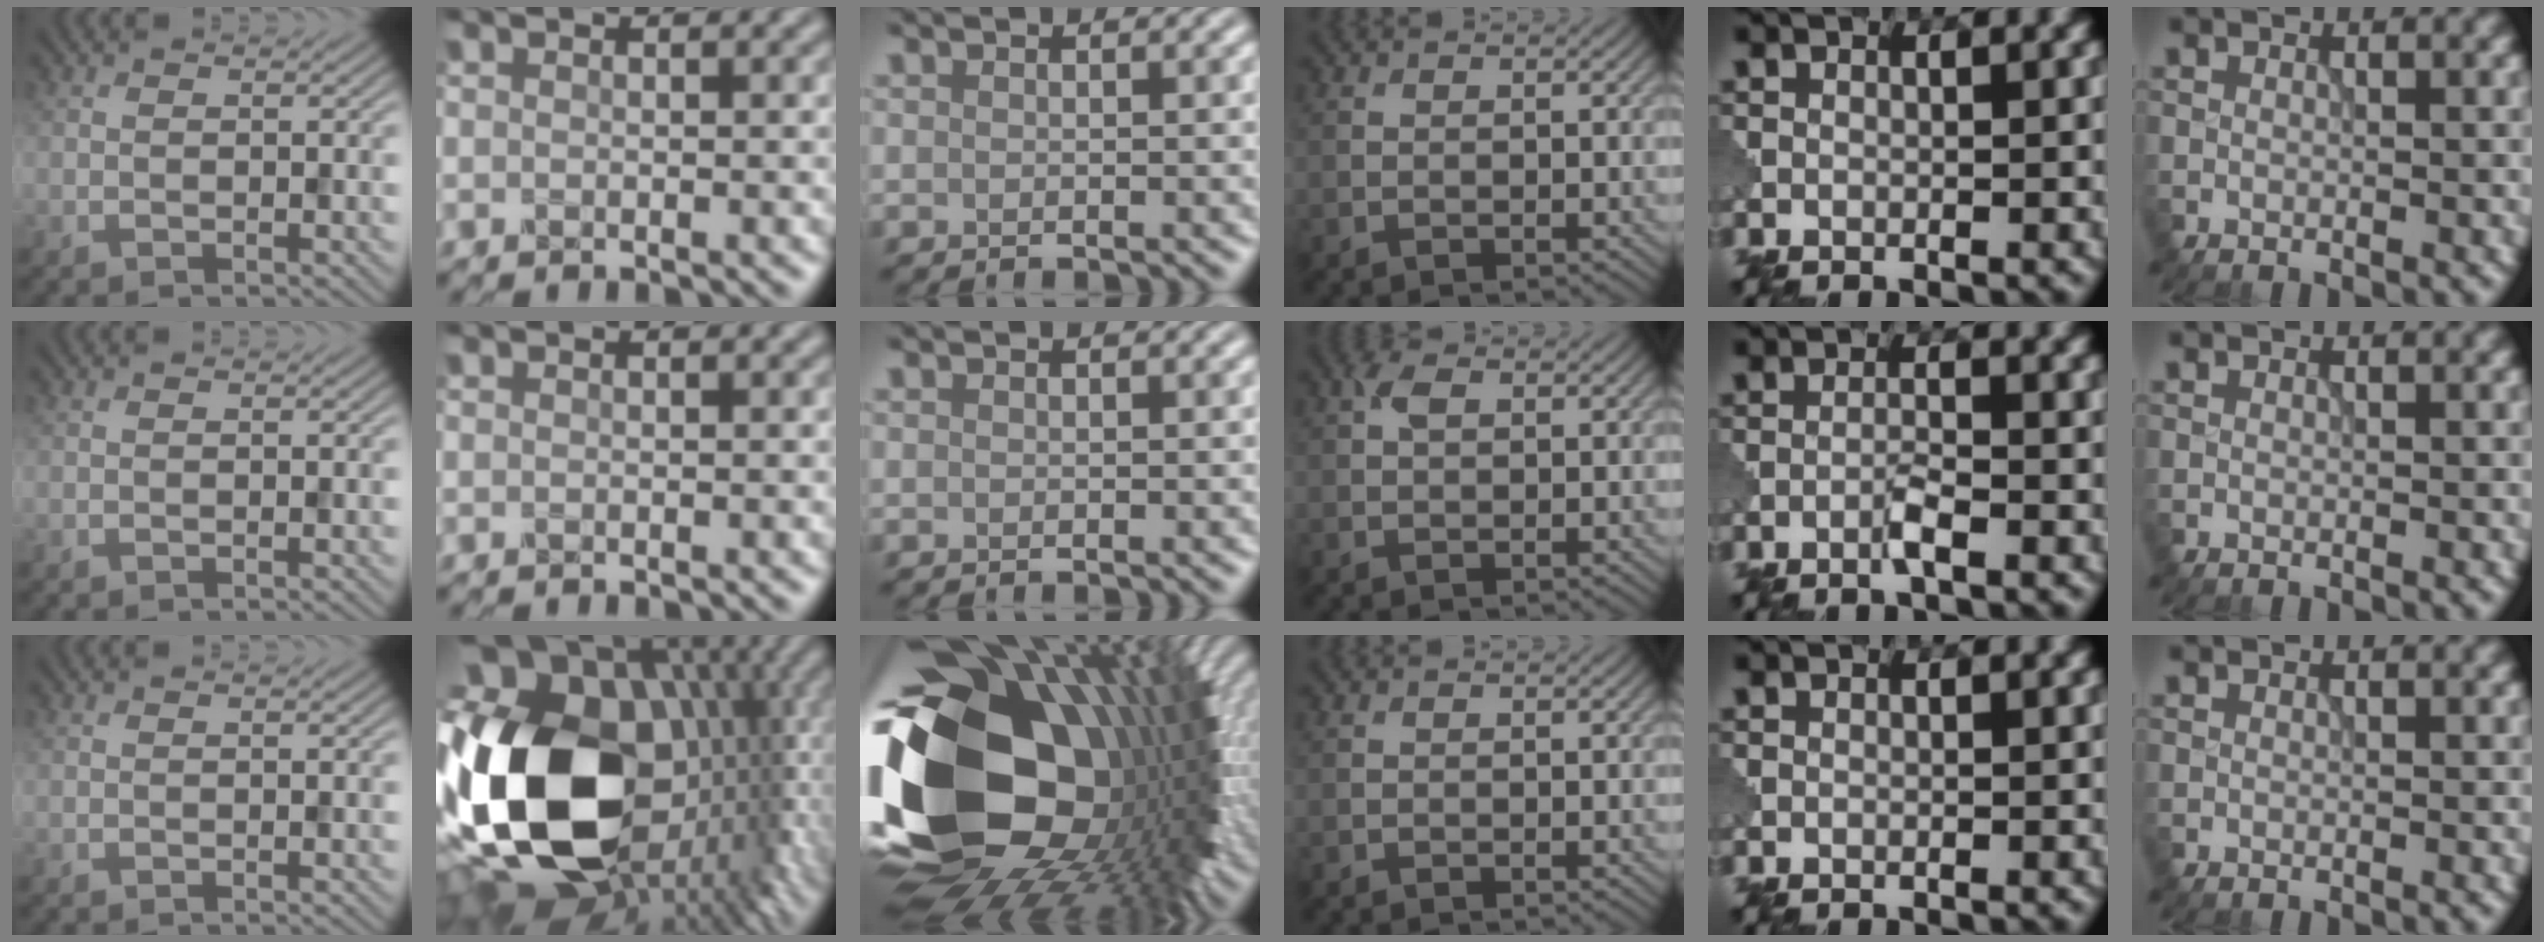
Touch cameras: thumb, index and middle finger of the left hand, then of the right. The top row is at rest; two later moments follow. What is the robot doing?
{"motion": "assemble", "object": "puzzle pieces"}